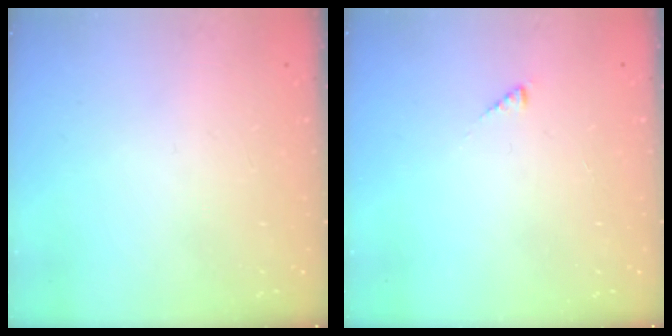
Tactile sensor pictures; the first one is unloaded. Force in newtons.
{"total": 2.2, "press": 2.2, "slide": 0.4}